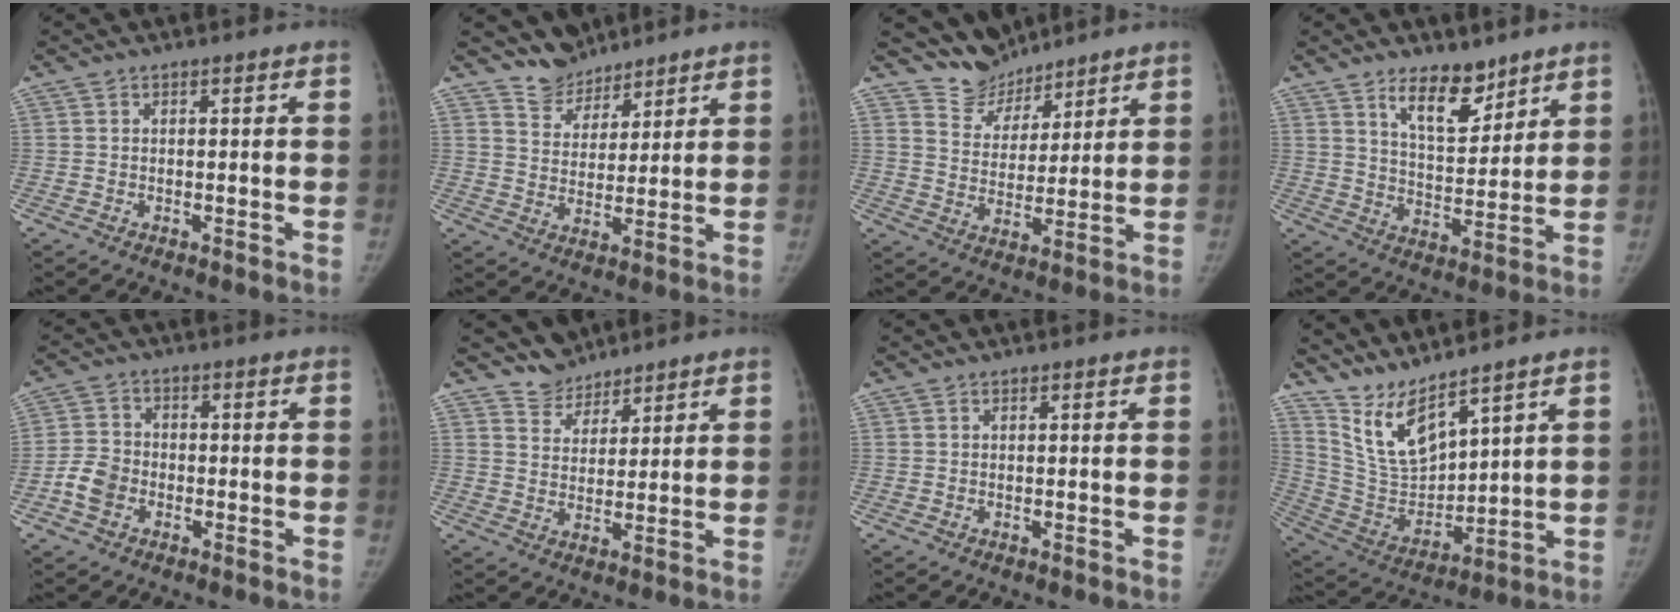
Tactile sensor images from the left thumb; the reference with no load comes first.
{"total": 6.3, "force": [5.6, 2.9, -0.4], "torque": [0.035, -0.049, 0.108]}
{"total": 7.5, "force": [6.8, 3.2, -0.6], "torque": [0.039, -0.056, 0.134]}
{"total": 9.8, "force": [6.9, 4.4, 5.4], "torque": [-0.060, -0.055, 0.120]}
{"total": 5.4, "force": [-2.1, 4.2, 2.6], "torque": [-0.040, 0.015, -0.046]}
{"total": 5.2, "force": [4.6, 2.4, -0.6], "torque": [0.037, -0.037, 0.084]}
{"total": 0.0}
{"total": 10.7, "force": [9.0, 2.3, 5.3], "torque": [-0.095, -0.068, 0.201]}